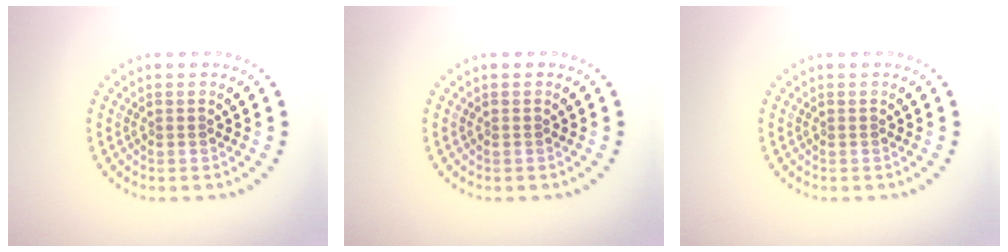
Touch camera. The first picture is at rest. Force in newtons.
{"total": 0.0}
{"total": 0.0}